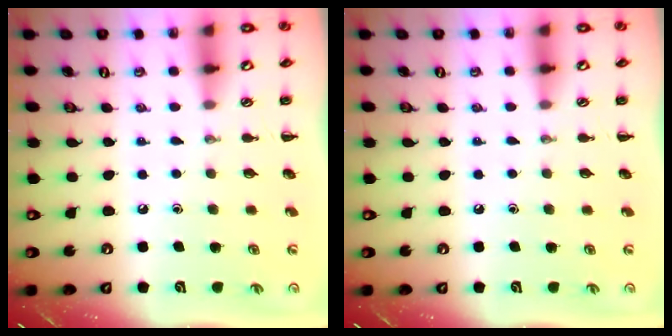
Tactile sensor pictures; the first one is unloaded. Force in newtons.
{"total": 0.0}